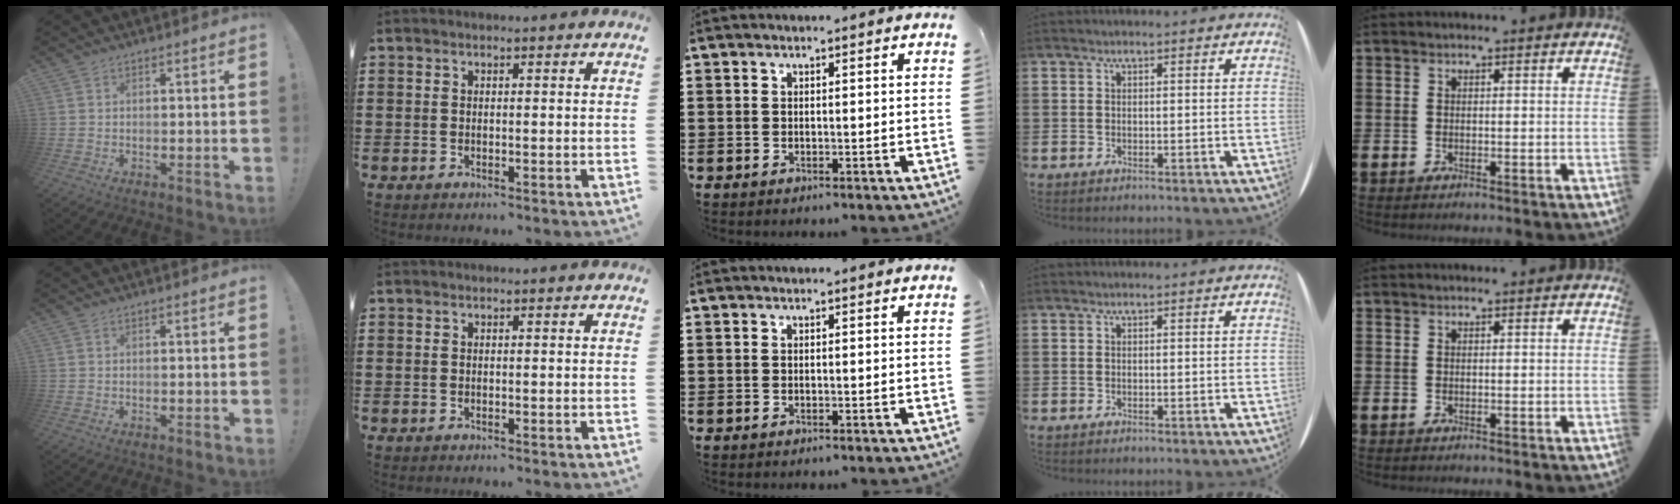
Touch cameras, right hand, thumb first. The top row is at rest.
{}